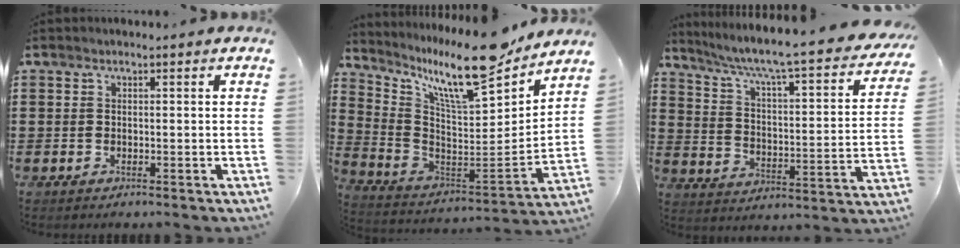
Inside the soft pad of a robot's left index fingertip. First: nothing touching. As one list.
[{"total": 13.8, "force": [11.2, 1.7, 7.8], "torque": [-0.167, -0.079, 0.186]}, {"total": 6.3, "force": [5.0, -0.2, 3.8], "torque": [-0.096, -0.047, 0.072]}]